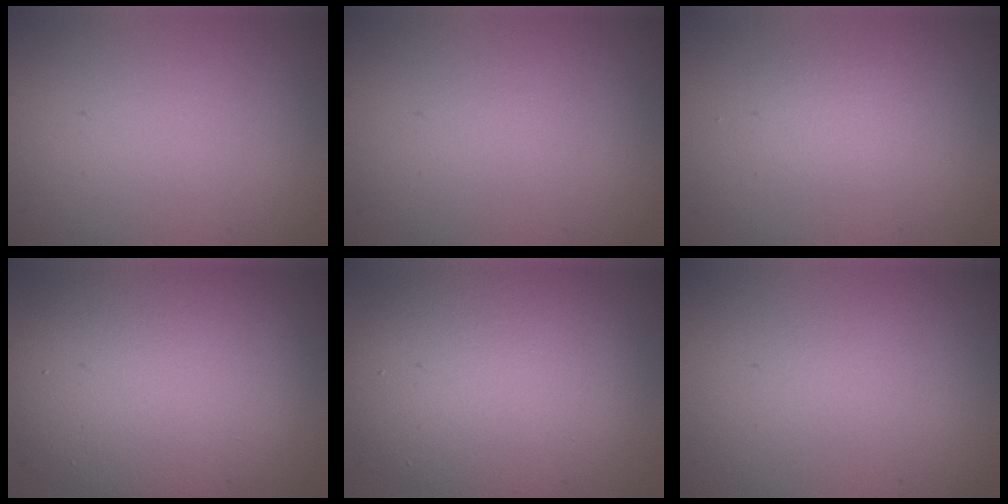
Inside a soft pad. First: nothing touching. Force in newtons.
{"total": 0.0}
{"total": 1.3, "press": 1.3, "slide": 0.1}
{"total": 10.4, "press": 10.4, "slide": 0.5}
{"total": 9.2, "press": 9.1, "slide": 0.8}
{"total": 0.0}